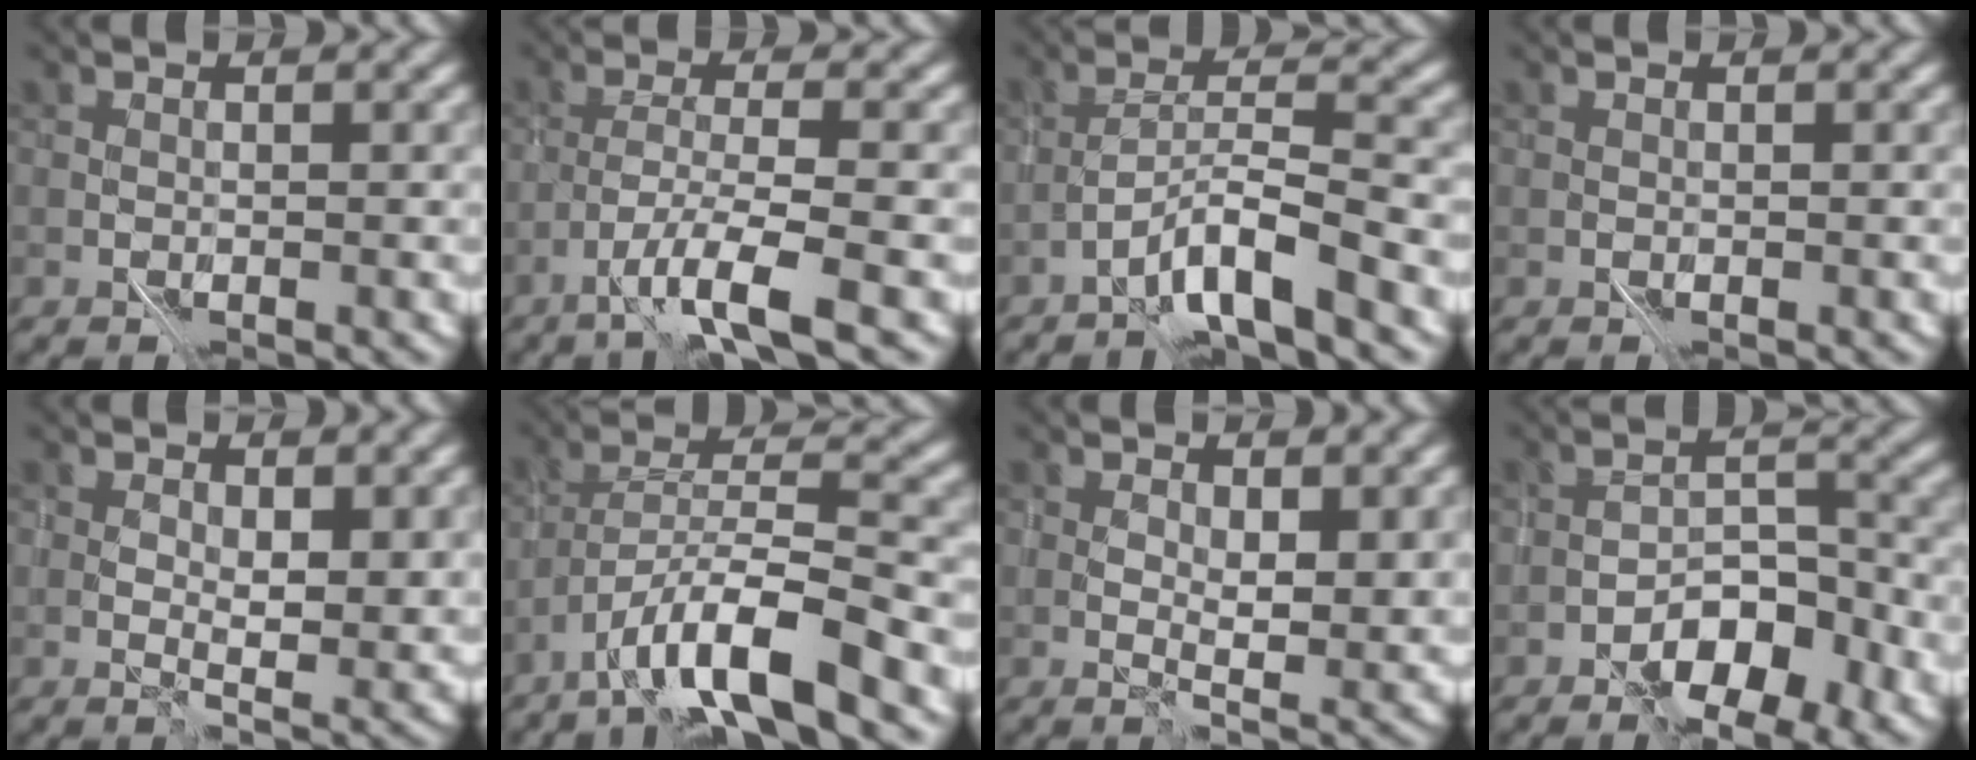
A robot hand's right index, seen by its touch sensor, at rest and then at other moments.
{"total": 3.8, "force": [-2.3, -0.4, 3.0], "torque": [-0.051, 0.008, -0.057]}
{"total": 4.5, "force": [-3.2, -0.1, 3.1], "torque": [-0.050, 0.015, -0.066]}
{"total": 0.0}
{"total": 3.0, "force": [1.9, 1.1, 2.0], "torque": [-0.029, -0.007, 0.036]}
{"total": 6.8, "force": [-4.6, 0.8, 5.0], "torque": [-0.084, 0.013, -0.083]}
{"total": 3.4, "force": [2.1, 1.3, 2.3], "torque": [-0.033, -0.007, 0.039]}
{"total": 4.8, "force": [-2.8, 2.2, 3.3], "torque": [-0.035, 0.014, -0.046]}